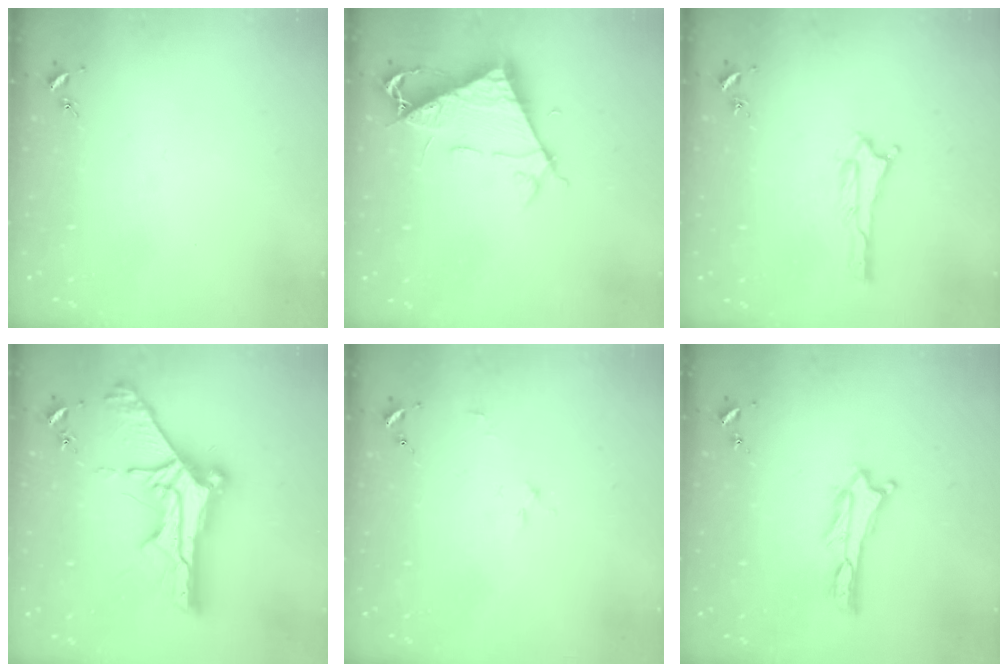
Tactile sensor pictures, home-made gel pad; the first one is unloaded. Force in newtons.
{"total": 7.7, "press": 7.6, "slide": 0.8}
{"total": 0.6, "press": 0.6, "slide": 0.1}
{"total": 11.2, "press": 11.2, "slide": 0.8}
{"total": 2.2, "press": 2.2, "slide": 0.2}
{"total": 0.9, "press": 0.9, "slide": 0.2}